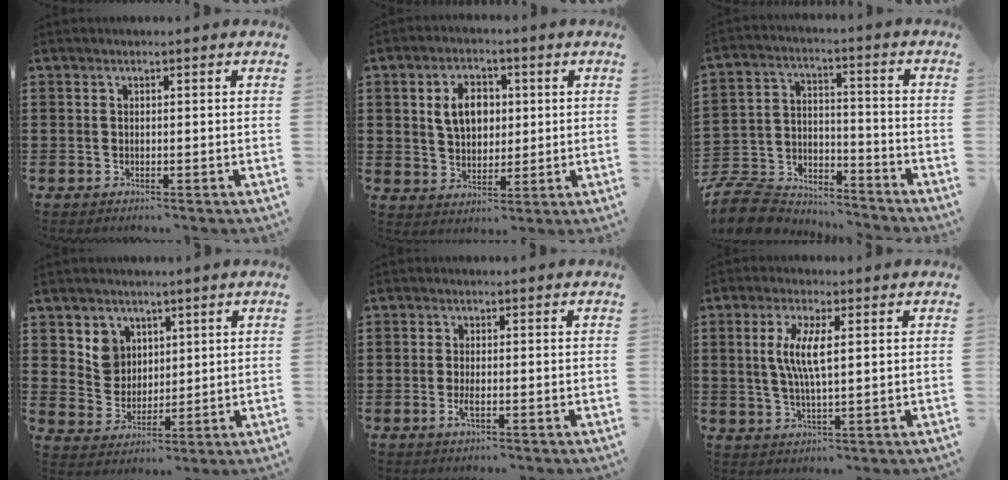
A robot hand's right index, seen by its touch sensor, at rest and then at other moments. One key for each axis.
{"total": 6.3, "fx": 1.4, "fy": 4.5, "fz": 4.2, "tx": -0.096, "ty": 0.011, "tz": 0.017}
{"total": 9.3, "fx": -8.8, "fy": 2.5, "fz": 1.8, "tx": -0.053, "ty": 0.016, "tz": -0.177}
{"total": 5.5, "fx": 3.0, "fy": 4.6, "fz": 0.6, "tx": -0.039, "ty": 0.008, "tz": 0.058}
{"total": 1.9, "fx": -0.7, "fy": 0.4, "fz": 1.8, "tx": -0.039, "ty": -0.005, "tz": -0.014}
{"total": 6.0, "fx": 1.2, "fy": 1.3, "fz": 5.8, "tx": -0.121, "ty": -0.001, "tz": 0.016}